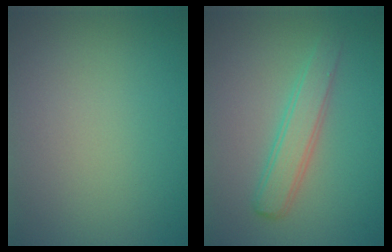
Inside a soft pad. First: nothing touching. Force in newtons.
{"total": 2.9, "press": 2.9, "slide": 0.0}